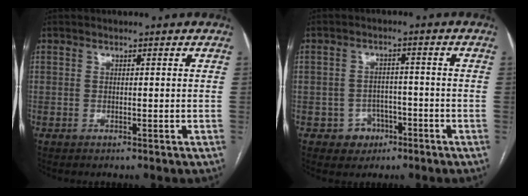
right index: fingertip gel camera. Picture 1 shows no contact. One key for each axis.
{"total": 4.2, "fx": -2.0, "fy": 3.6, "fz": 0.6, "tx": 0.000, "ty": 0.014, "tz": -0.023}